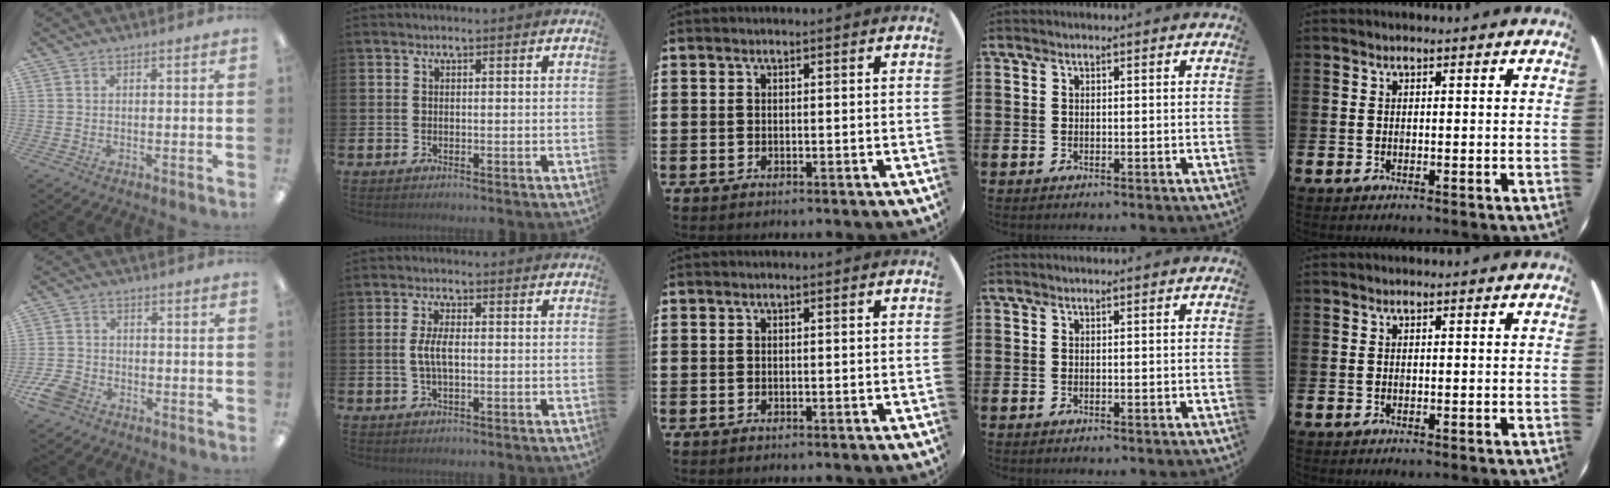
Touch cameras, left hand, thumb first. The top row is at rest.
{"thumb": {"total": 6.1, "force": [-3.9, 4.0, 2.5], "torque": [-0.055, 0.016, -0.073]}, "index": {"total": 3.6, "force": [0.0, 1.4, 3.3], "torque": [-0.062, -0.001, -0.006]}}